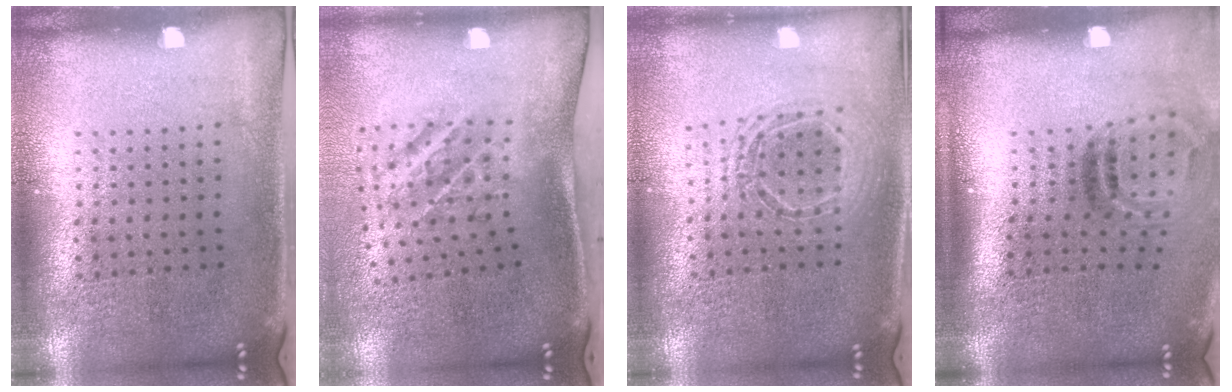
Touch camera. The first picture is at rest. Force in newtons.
{"total": 2.0, "press": 1.2, "slide": 1.6}
{"total": 1.7, "press": 1.4, "slide": 0.9}
{"total": 2.0, "press": 1.3, "slide": 1.6}